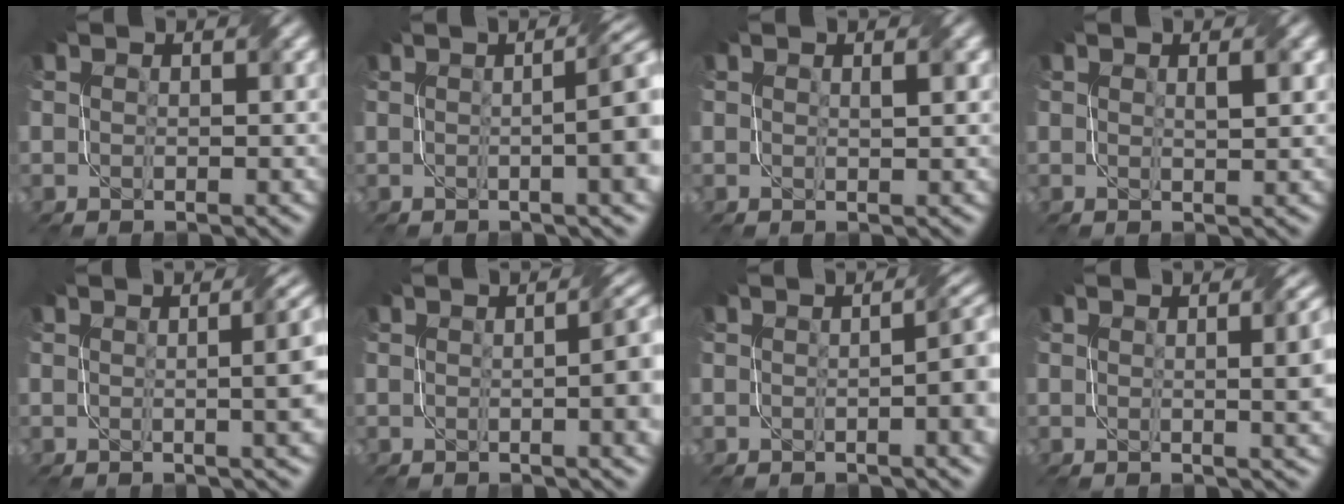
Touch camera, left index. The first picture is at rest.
{"total": 8.9, "force": [0.4, 3.1, 8.3], "torque": [-0.058, 0.023, -0.009]}
{"total": 0.8, "force": [0.4, 0.1, 0.7], "torque": [-0.010, 0.000, 0.007]}
{"total": 1.3, "force": [0.5, 0.2, 1.1], "torque": [-0.016, 0.001, 0.009]}
{"total": 8.1, "force": [0.5, 3.4, 7.3], "torque": [-0.031, 0.024, -0.001]}
{"total": 7.4, "force": [0.0, 2.9, 6.8], "torque": [-0.038, 0.015, -0.003]}
{"total": 6.2, "force": [-0.3, 2.1, 5.8], "torque": [-0.042, 0.008, -0.002]}
{"total": 6.0, "force": [0.7, 2.3, 5.5], "torque": [-0.032, 0.010, 0.011]}